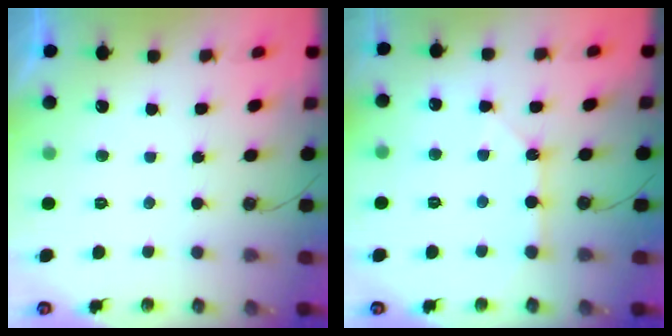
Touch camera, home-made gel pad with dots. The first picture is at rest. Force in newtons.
{"total": 3.2, "press": 3.2, "slide": 0.2}